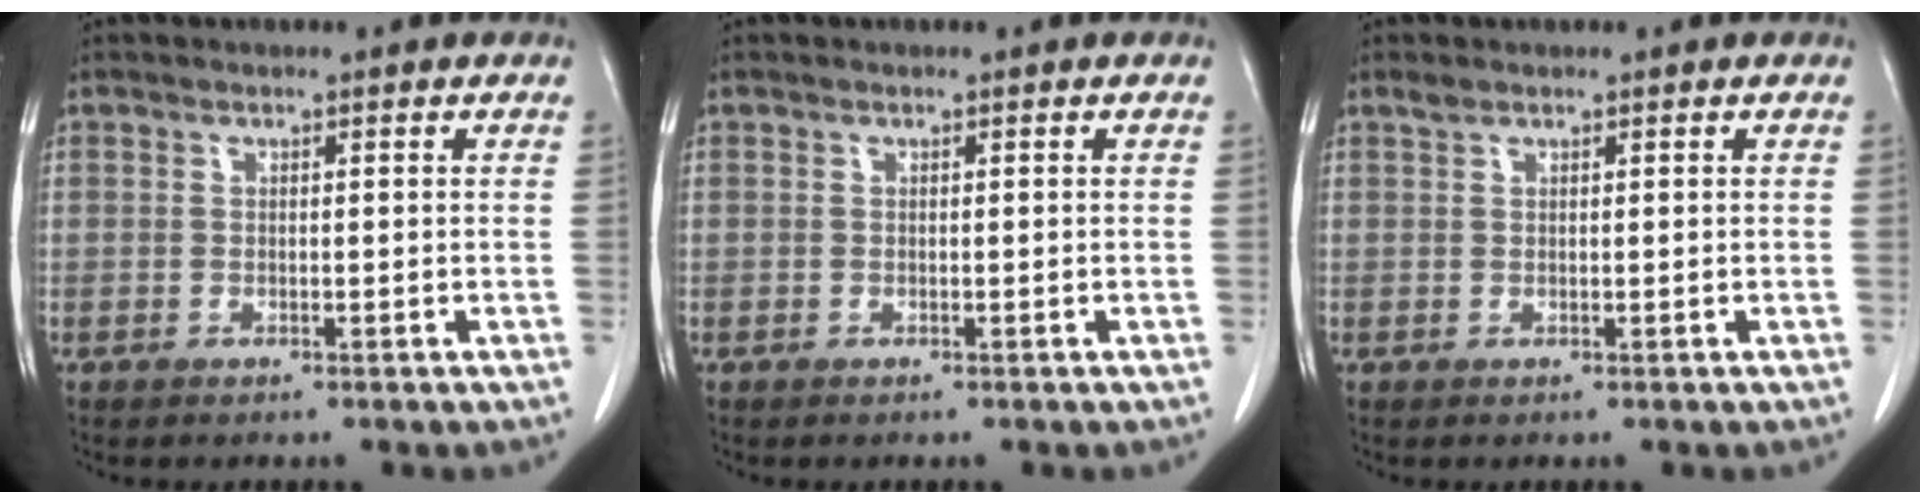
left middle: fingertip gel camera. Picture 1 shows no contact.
{"total": 0.0}
{"total": 0.7, "force": [0.6, 0.2, 0.3], "torque": [-0.012, 0.005, 0.015]}